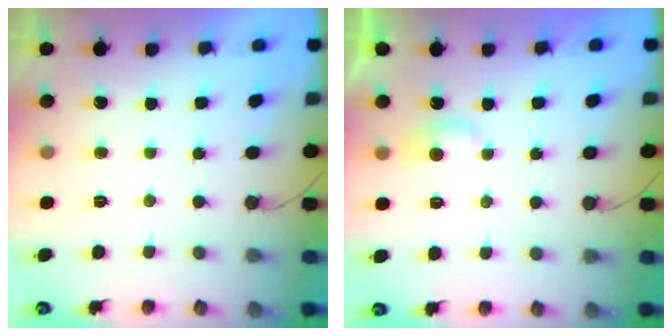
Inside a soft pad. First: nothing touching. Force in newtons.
{"total": 3.5, "press": 3.4, "slide": 0.3}